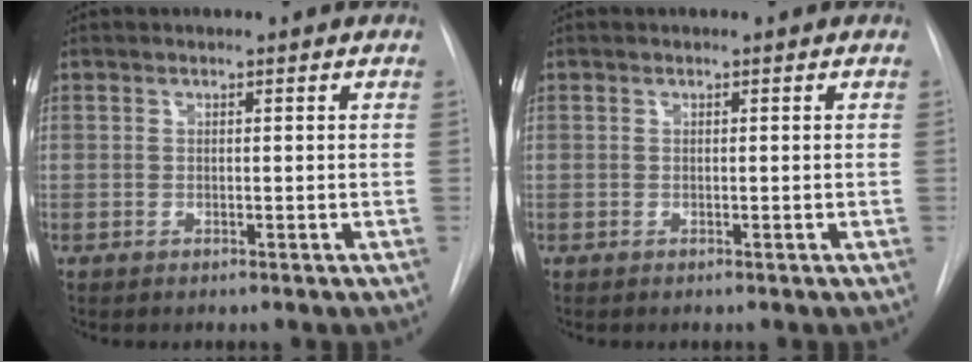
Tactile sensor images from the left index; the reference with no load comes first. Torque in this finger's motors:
{"motor_torque": [-0.36, 0.39, 0.00, 0.00]}